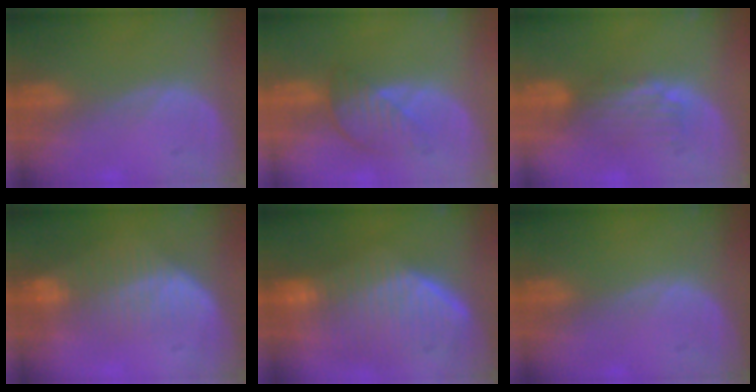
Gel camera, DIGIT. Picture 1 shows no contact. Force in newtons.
{"total": 4.7, "press": 4.2, "slide": 2.1}
{"total": 4.7, "press": 4.0, "slide": 2.5}
{"total": 7.3, "press": 6.7, "slide": 2.9}
{"total": 10.3, "press": 9.1, "slide": 4.8}
{"total": 0.0}